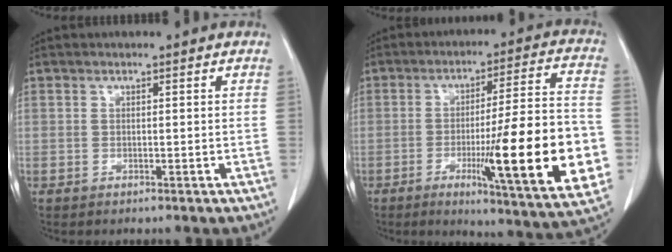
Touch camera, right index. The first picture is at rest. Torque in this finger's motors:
{"motor_torque": [1.92, -0.22, 1.03, 0.21]}